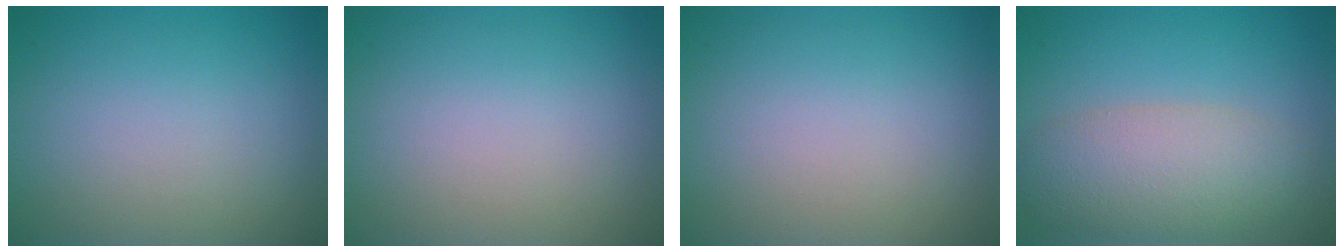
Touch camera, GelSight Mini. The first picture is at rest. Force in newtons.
{"total": 0.0}
{"total": 0.0}
{"total": 6.1, "press": 6.1, "slide": 0.4}